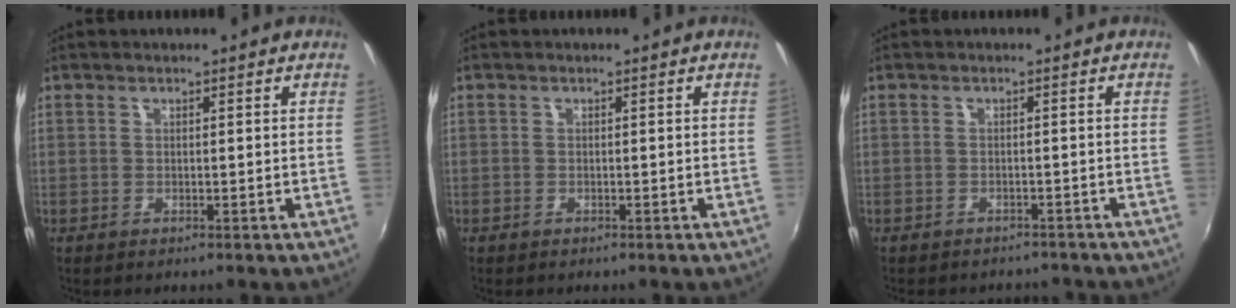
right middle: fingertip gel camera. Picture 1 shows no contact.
{"total": 0.7, "force": [-0.5, 0.5, -0.1], "torque": [-0.002, 0.003, -0.007]}
{"total": 5.9, "force": [-5.3, 2.0, 1.6], "torque": [-0.039, -0.014, -0.071]}